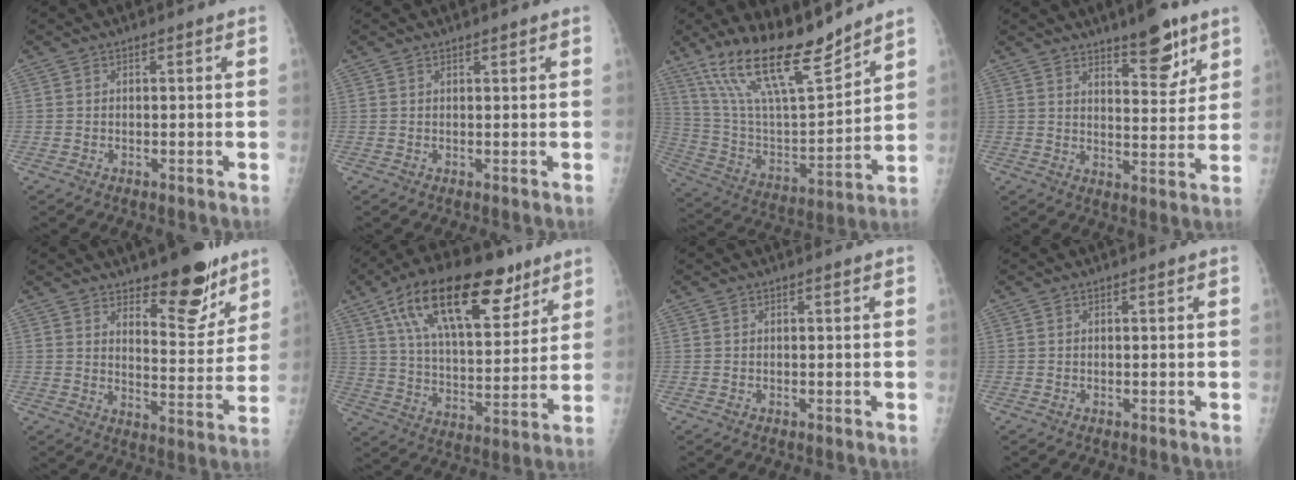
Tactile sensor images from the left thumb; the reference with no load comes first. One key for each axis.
{"total": 0.6, "fx": 0.5, "fy": 0.1, "fz": 0.3, "tx": -0.005, "ty": -0.003, "tz": 0.010}
{"total": 20.1, "fx": 15.4, "fy": 4.5, "fz": 12.0, "tx": -0.186, "ty": -0.078, "tz": 0.289}
{"total": 9.6, "fx": 6.5, "fy": 3.2, "fz": 6.4, "tx": -0.067, "ty": -0.043, "tz": 0.097}
{"total": 12.5, "fx": 9.0, "fy": 4.6, "fz": 7.4, "tx": -0.061, "ty": -0.070, "tz": 0.138}
{"total": 23.3, "fx": 12.6, "fy": 10.6, "fz": 16.4, "tx": -0.243, "ty": -0.025, "tz": 0.214}
{"total": 0.0}
{"total": 0.0}